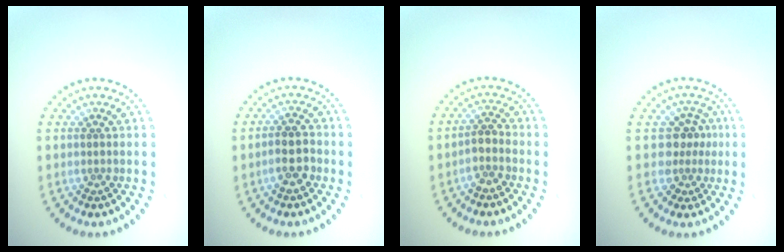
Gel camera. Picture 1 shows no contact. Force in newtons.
{"total": 2.8, "press": 2.7, "slide": 0.8}
{"total": 2.0, "press": 1.6, "slide": 1.3}
{"total": 2.7, "press": 2.0, "slide": 1.8}